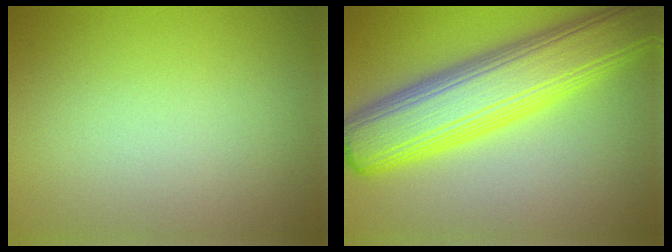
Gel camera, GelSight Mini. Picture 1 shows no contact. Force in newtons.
{"total": 10.0, "press": 10.0, "slide": 0.2}